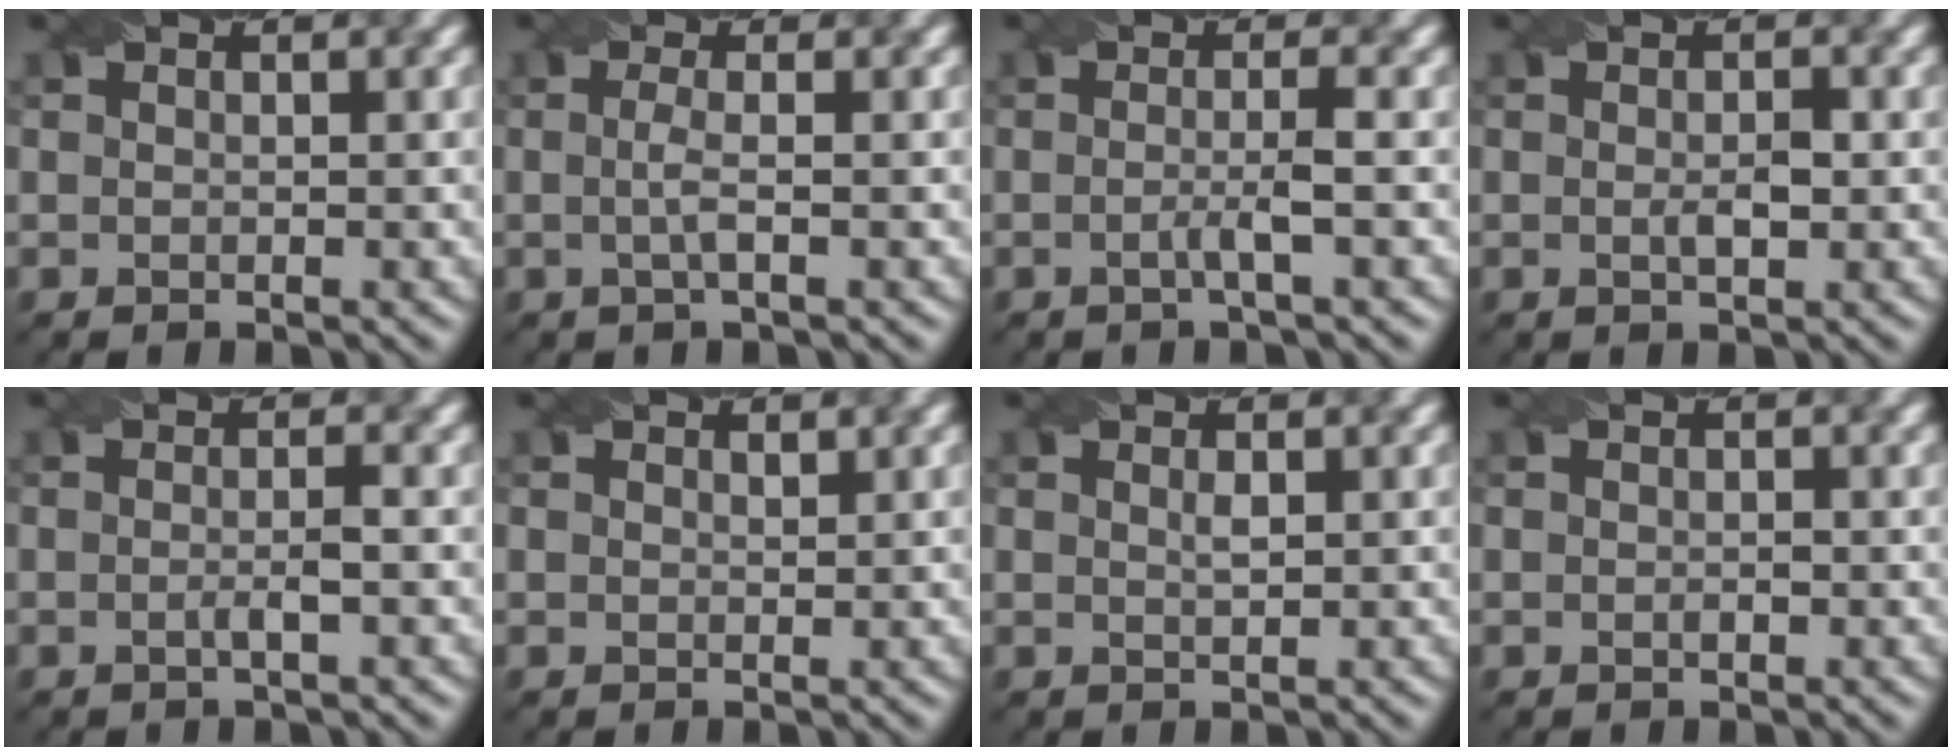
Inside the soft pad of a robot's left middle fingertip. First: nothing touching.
{"total": 1.9, "force": [-0.3, 0.5, 1.8], "torque": [-0.037, -0.001, -0.007]}
{"total": 2.3, "force": [-0.5, 0.3, 2.2], "torque": [-0.042, -0.006, -0.012]}
{"total": 1.7, "force": [-0.2, 0.4, 1.7], "torque": [-0.032, -0.001, -0.003]}
{"total": 1.8, "force": [-0.4, 0.3, 1.7], "torque": [-0.031, -0.005, -0.009]}
{"total": 0.5, "force": [0.4, 0.2, 0.2], "torque": [-0.006, -0.004, 0.009]}
{"total": 0.8, "force": [0.2, 0.2, 0.7], "torque": [-0.015, 0.001, 0.006]}
{"total": 0.6, "force": [-0.3, 0.2, 0.5], "torque": [-0.013, -0.001, -0.003]}